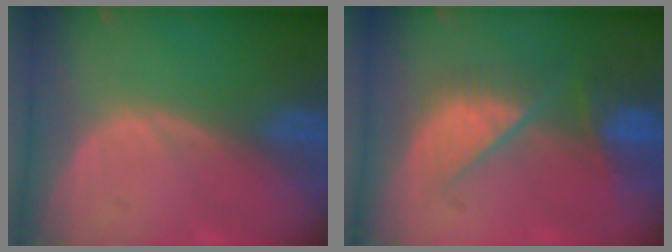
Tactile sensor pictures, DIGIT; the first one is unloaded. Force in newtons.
{"total": 9.4, "press": 7.9, "slide": 5.0}